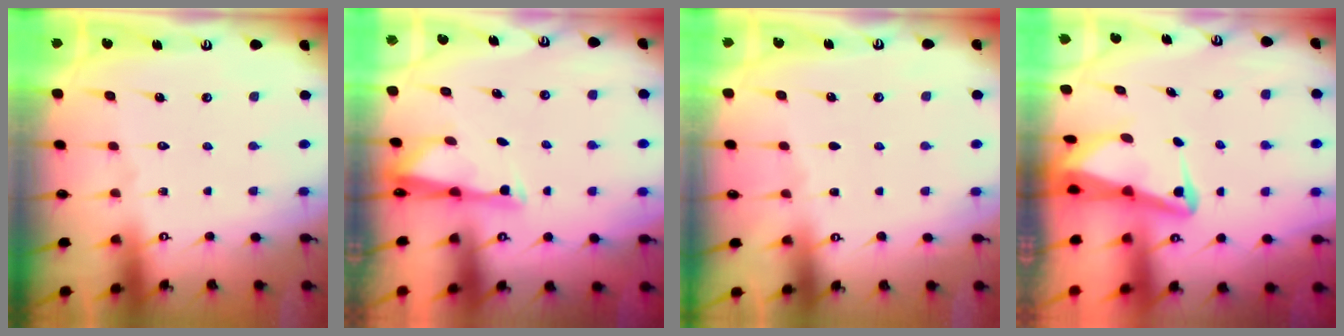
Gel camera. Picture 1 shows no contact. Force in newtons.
{"total": 2.8, "press": 2.8, "slide": 0.5}
{"total": 2.3, "press": 2.3, "slide": 0.3}
{"total": 4.0, "press": 3.9, "slide": 0.9}